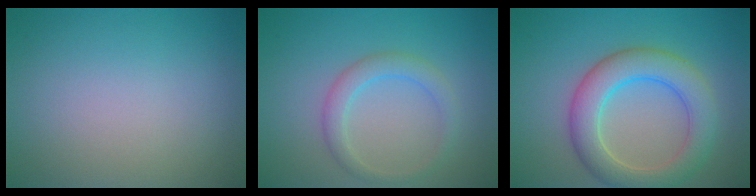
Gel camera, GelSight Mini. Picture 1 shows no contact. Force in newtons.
{"total": 2.3, "press": 2.3, "slide": 0.0}
{"total": 5.9, "press": 5.9, "slide": 0.2}